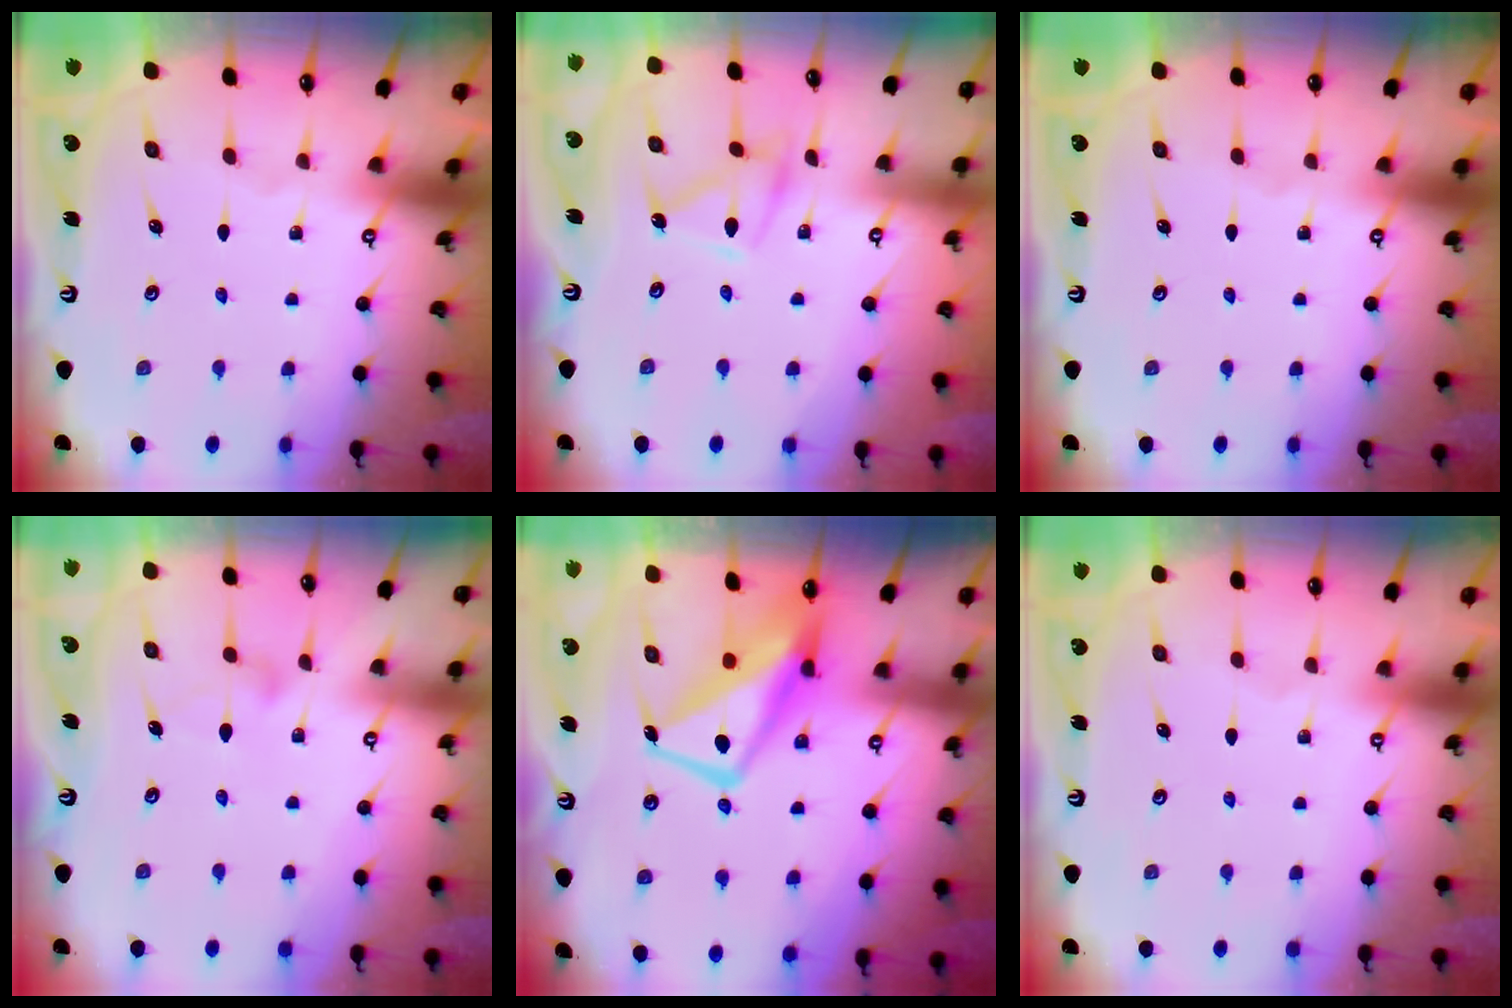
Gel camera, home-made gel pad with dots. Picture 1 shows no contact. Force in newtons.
{"total": 9.5, "press": 9.5, "slide": 0.3}
{"total": 0.0}
{"total": 8.4, "press": 8.4, "slide": 0.5}
{"total": 12.0, "press": 11.9, "slide": 1.4}
{"total": 3.8, "press": 3.8, "slide": 0.1}